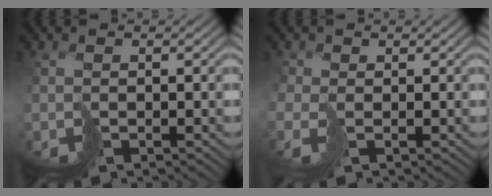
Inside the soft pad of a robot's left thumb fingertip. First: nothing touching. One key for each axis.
{"total": 2.2, "fx": -0.7, "fy": 1.5, "fz": 1.5, "tx": -0.050, "ty": -0.004, "tz": -0.019}